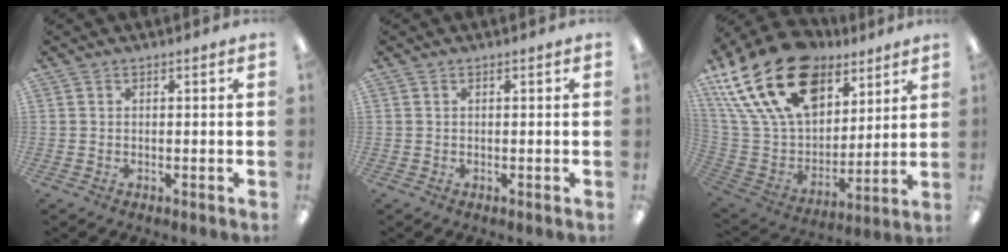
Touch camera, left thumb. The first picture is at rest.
{"total": 0.0}
{"total": 26.8, "force": [14.8, 16.0, 15.6], "torque": [-0.311, -0.074, 0.272]}